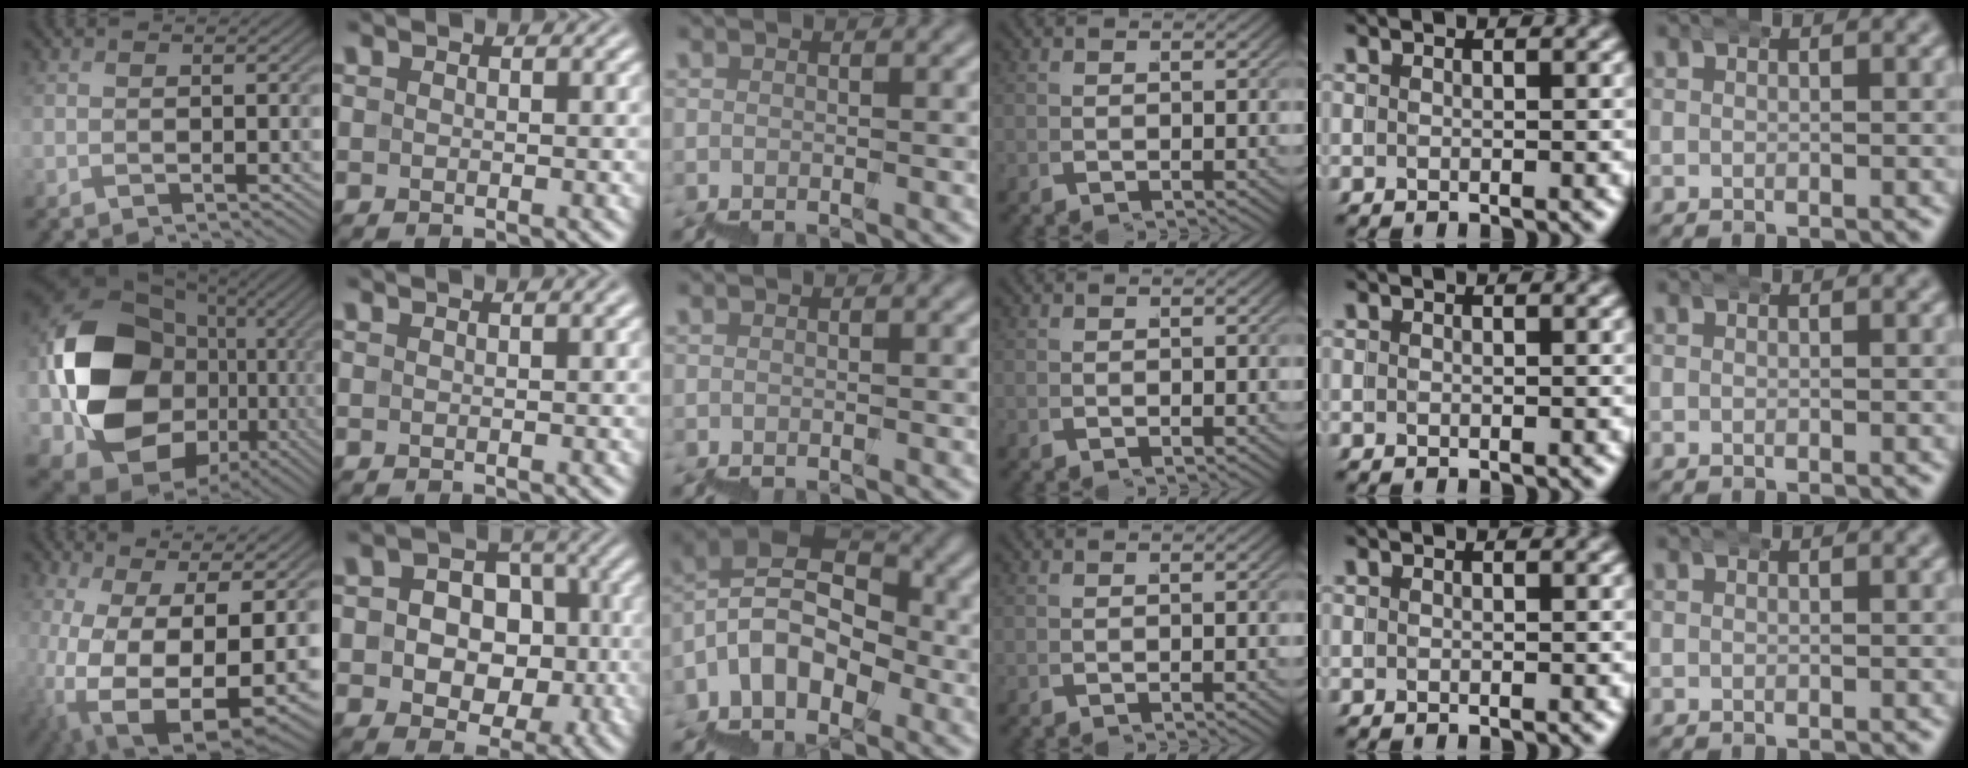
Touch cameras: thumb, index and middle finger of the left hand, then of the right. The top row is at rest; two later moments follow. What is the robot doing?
{"motion": "wrap", "object": "bandana"}